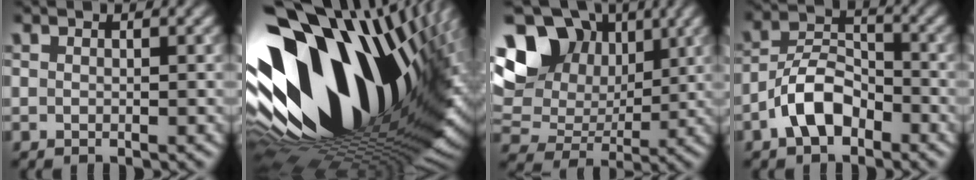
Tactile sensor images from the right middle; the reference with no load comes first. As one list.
[{"total": 20.2, "force": [1.9, 11.7, 16.4], "torque": [-0.298, -0.054, 0.045]}, {"total": 15.2, "force": [5.7, 11.0, 8.7], "torque": [-0.196, 0.056, 0.090]}, {"total": 4.9, "force": [-2.8, 2.6, 3.1], "torque": [-0.052, 0.011, -0.061]}]